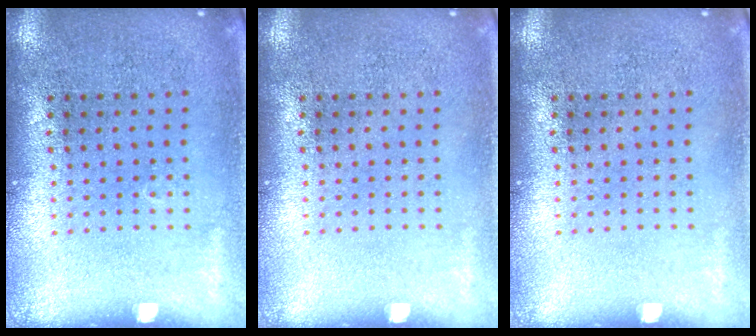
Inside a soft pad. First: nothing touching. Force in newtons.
{"total": 0.0}
{"total": 0.0}